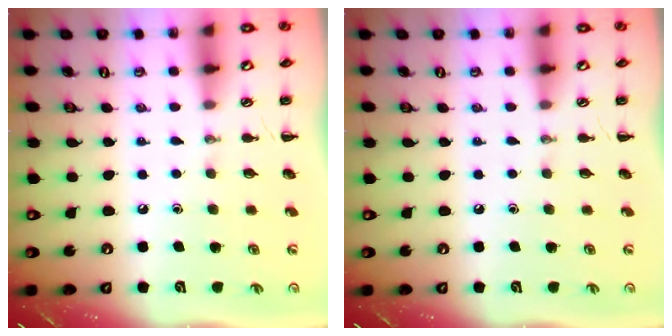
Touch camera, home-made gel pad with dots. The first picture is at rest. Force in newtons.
{"total": 0.0}